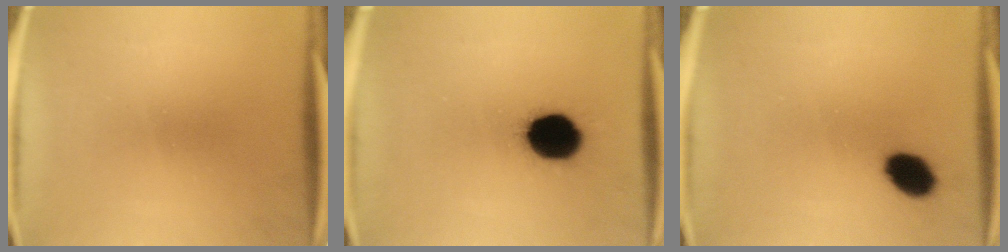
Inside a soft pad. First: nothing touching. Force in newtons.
{"total": 14.5}
{"total": 6.7}